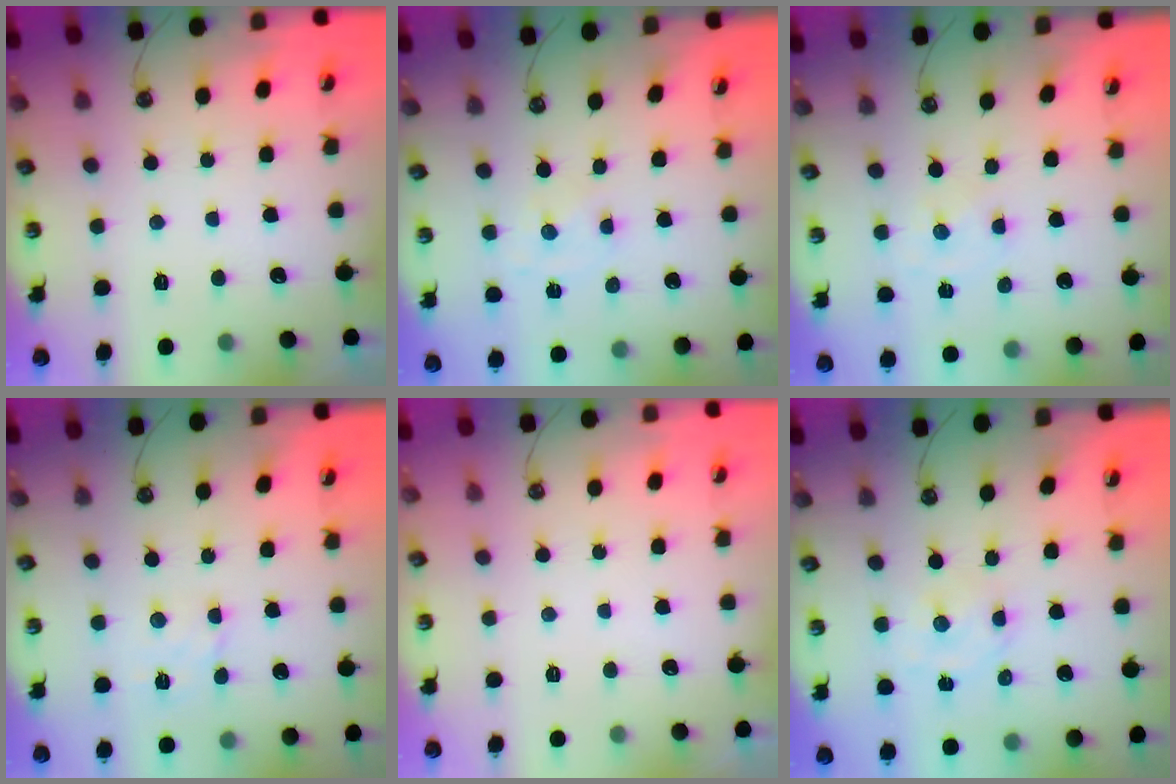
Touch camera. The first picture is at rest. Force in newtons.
{"total": 0.0}
{"total": 0.0}
{"total": 2.8, "press": 2.7, "slide": 0.6}
{"total": 0.0}
{"total": 2.4, "press": 2.3, "slide": 0.7}